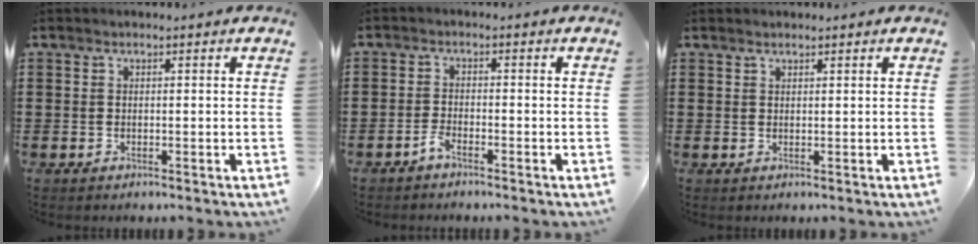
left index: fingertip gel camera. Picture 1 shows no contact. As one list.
[{"total": 1.9, "force": [-1.6, 0.3, 1.1], "torque": [-0.030, 0.000, -0.032]}, {"total": 0.8, "force": [0.8, 0.2, 0.1], "torque": [-0.003, 0.001, 0.016]}]